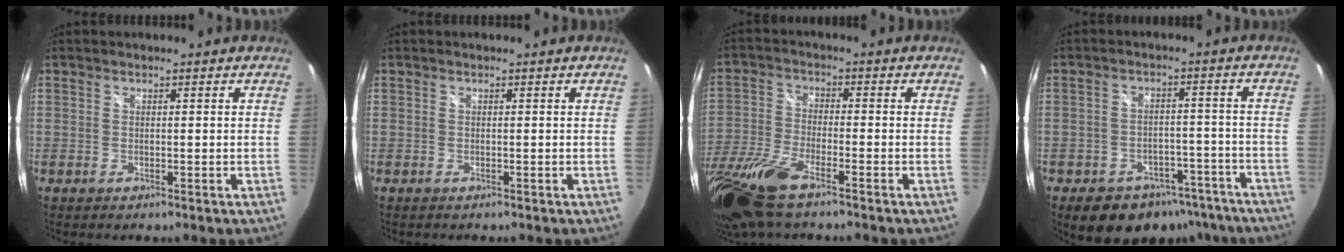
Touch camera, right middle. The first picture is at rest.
{"total": 0.0}
{"total": 14.6, "force": [-10.2, 3.8, 9.7], "torque": [-0.228, -0.037, -0.207]}
{"total": 13.9, "force": [-10.0, 8.2, 5.1], "torque": [-0.102, 0.018, -0.112]}